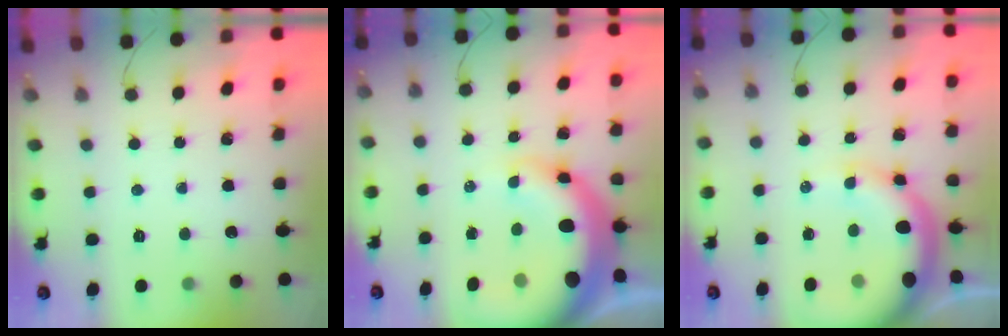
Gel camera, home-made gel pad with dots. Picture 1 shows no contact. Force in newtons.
{"total": 18.4, "press": 18.0, "slide": 4.0}
{"total": 14.2, "press": 13.9, "slide": 3.0}